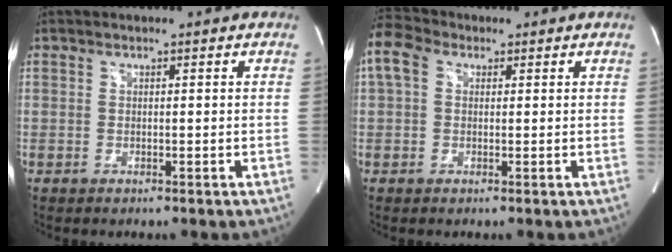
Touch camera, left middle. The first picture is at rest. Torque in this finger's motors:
{"motor_torque": [0.37, -0.61, 0.34, 0.09]}